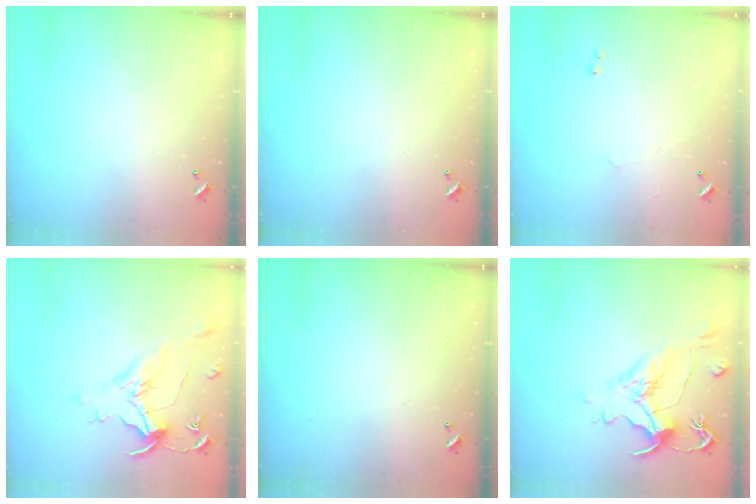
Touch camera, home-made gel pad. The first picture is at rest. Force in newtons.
{"total": 0.0}
{"total": 0.7, "press": 0.1, "slide": 0.7}
{"total": 1.6, "press": 1.4, "slide": 0.7}
{"total": 0.0}
{"total": 1.8, "press": 1.1, "slide": 1.4}